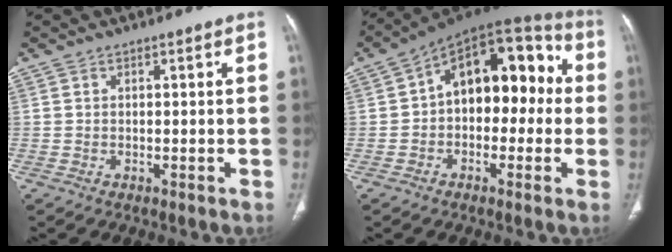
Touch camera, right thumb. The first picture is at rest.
{"total": 17.4, "force": [1.0, 10.6, 13.7], "torque": [-0.142, 0.054, 0.002]}